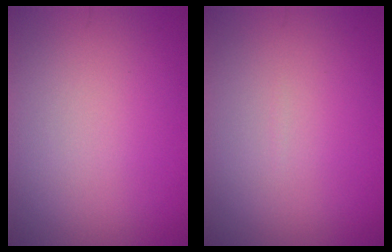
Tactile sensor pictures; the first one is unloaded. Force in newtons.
{"total": 0.0}